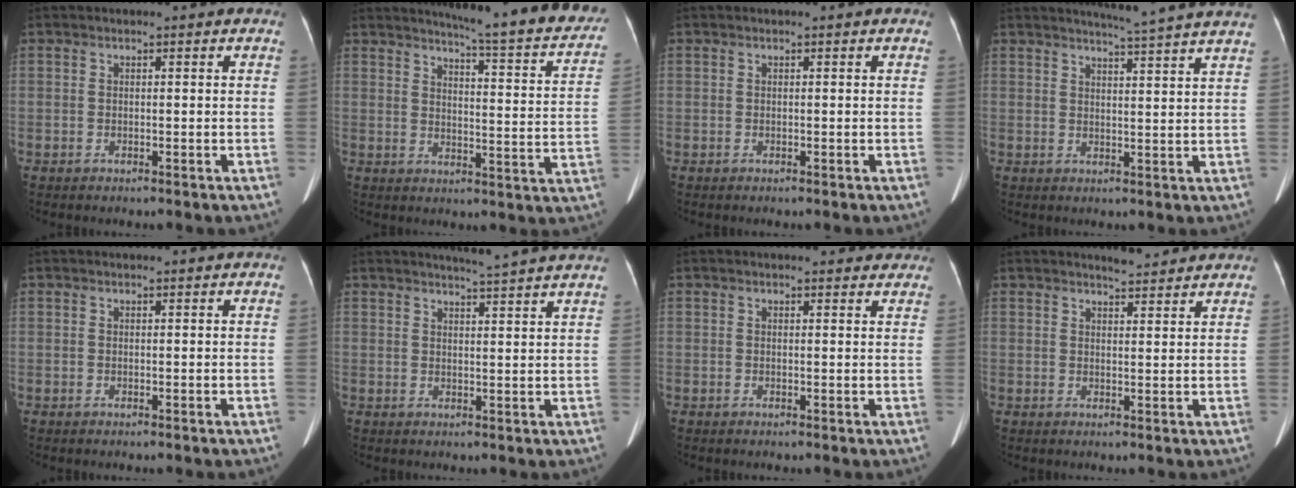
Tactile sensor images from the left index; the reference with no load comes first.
{"total": 21.1, "force": [18.7, 1.2, 9.6], "torque": [-0.117, -0.069, 0.213]}
{"total": 0.0}
{"total": 10.0, "force": [9.1, -1.6, 3.9], "torque": [-0.057, -0.012, 0.103]}
{"total": 0.7, "force": [0.7, 0.0, 0.2], "torque": [-0.006, 0.011, 0.013]}
{"total": 7.0, "force": [6.5, -1.3, 2.4], "torque": [-0.039, 0.000, 0.074]}
{"total": 5.5, "force": [5.0, 1.5, 1.6], "torque": [-0.009, 0.003, 0.047]}
{"total": 3.9, "force": [3.8, 0.4, 0.9], "torque": [-0.020, 0.005, 0.052]}